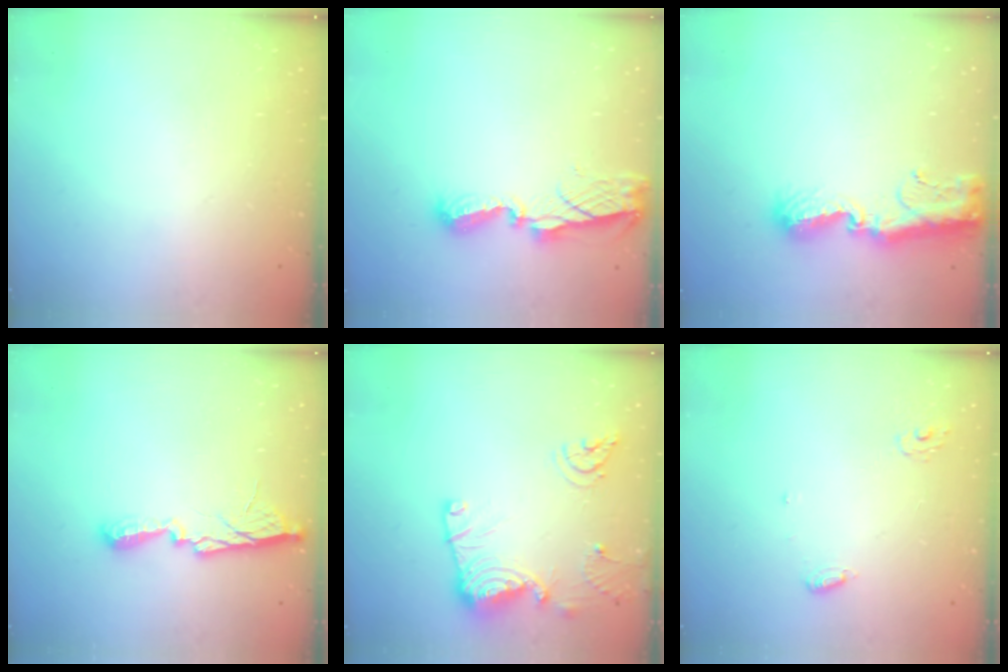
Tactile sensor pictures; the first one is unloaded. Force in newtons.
{"total": 8.5, "press": 8.5, "slide": 0.3}
{"total": 9.7, "press": 9.6, "slide": 0.9}
{"total": 9.7, "press": 9.7, "slide": 0.9}
{"total": 14.1, "press": 14.0, "slide": 1.1}
{"total": 4.7, "press": 4.7, "slide": 0.4}